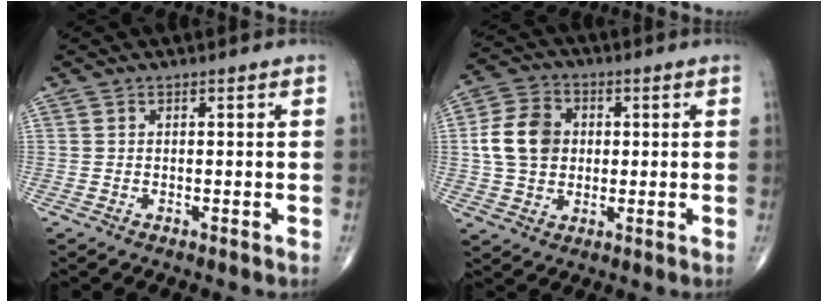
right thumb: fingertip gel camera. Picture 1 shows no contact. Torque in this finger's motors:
{"motor_torque": [1.59, 1.56, 0.42, -0.40, 0.10]}